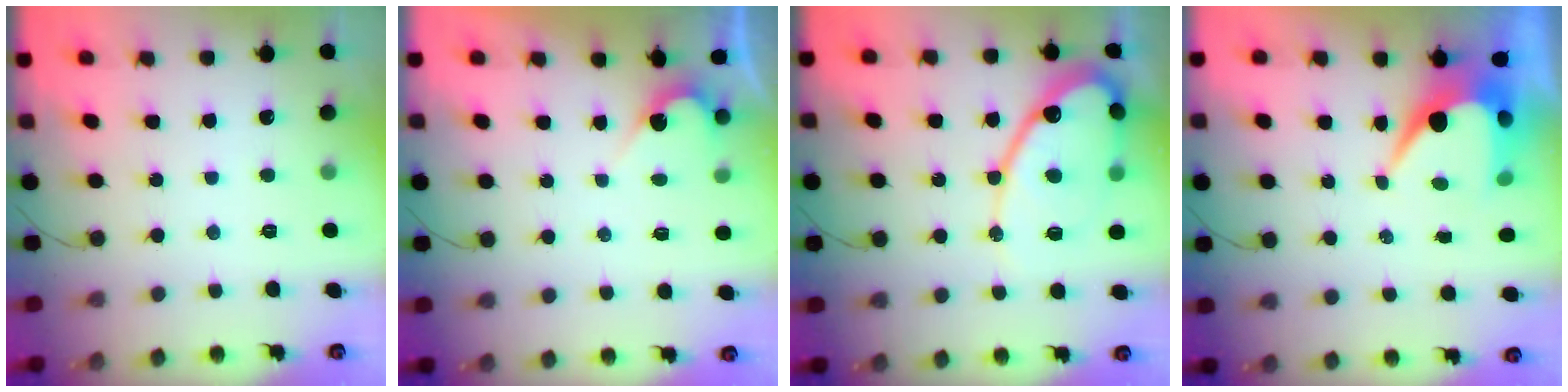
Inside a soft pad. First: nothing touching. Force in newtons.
{"total": 2.8, "press": 2.8, "slide": 0.2}
{"total": 16.2, "press": 16.1, "slide": 1.6}
{"total": 8.5, "press": 8.4, "slide": 0.9}